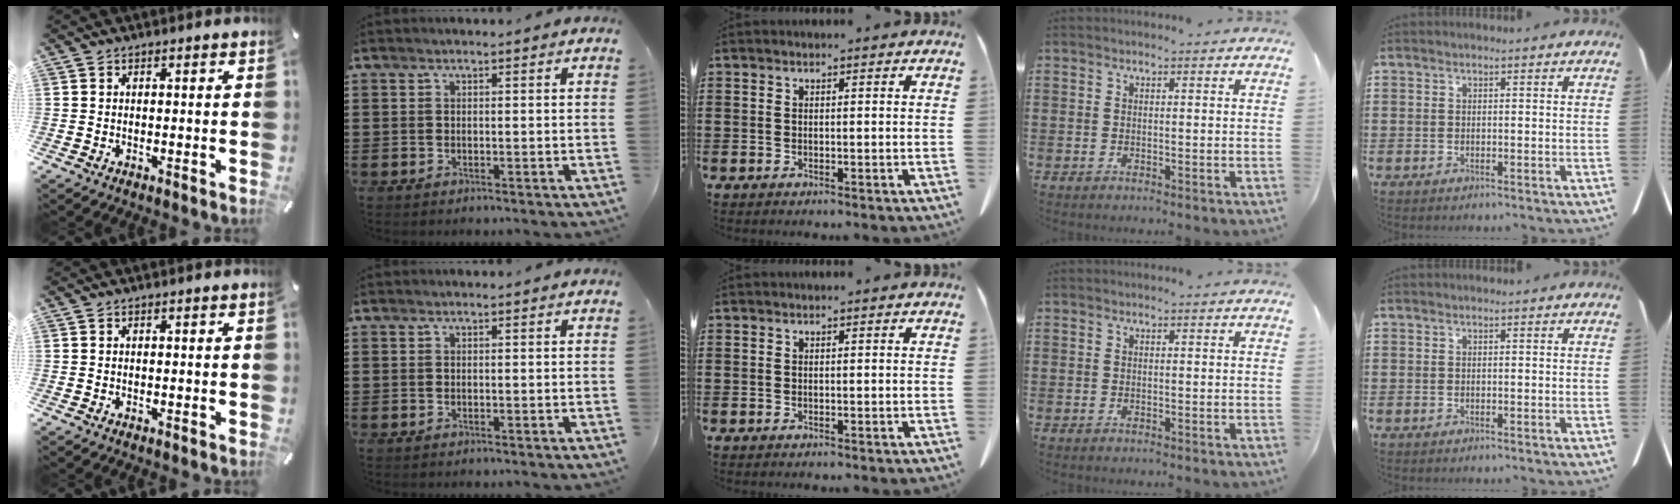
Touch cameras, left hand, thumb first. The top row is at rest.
{}